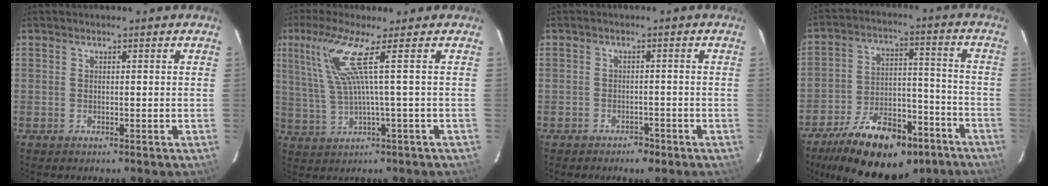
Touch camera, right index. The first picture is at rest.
{"total": 7.1, "force": [2.5, -1.5, 6.5], "torque": [-0.139, -0.001, 0.065]}
{"total": 3.0, "force": [-2.4, 1.6, 1.0], "torque": [-0.028, 0.005, -0.031]}
{"total": 21.4, "force": [-14.5, 10.5, 11.7], "torque": [-0.212, 0.018, -0.211]}